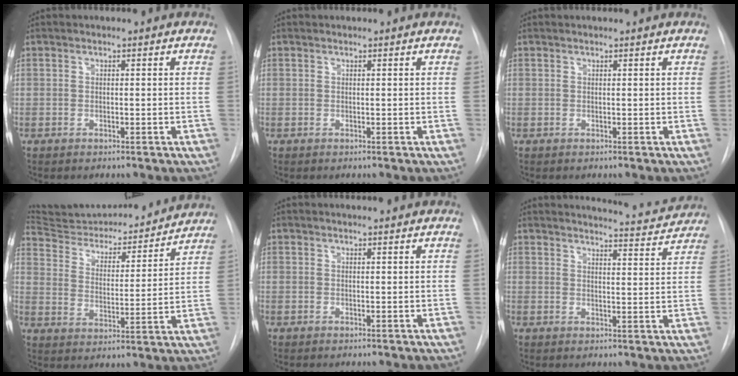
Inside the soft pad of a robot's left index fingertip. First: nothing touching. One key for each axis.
{"total": 0.6, "fx": 0.6, "fy": 0.0, "fz": 0.1, "tx": -0.002, "ty": 0.010, "tz": 0.011}
{"total": 1.3, "fx": 1.3, "fy": -0.1, "fz": 0.3, "tx": -0.007, "ty": 0.012, "tz": 0.020}
{"total": 21.3, "fx": 20.1, "fy": 4.4, "fz": 5.2, "tx": -0.078, "ty": -0.012, "tz": 0.289}
{"total": 3.8, "fx": 3.6, "fy": 0.2, "fz": 1.0, "tx": -0.014, "ty": 0.016, "tz": 0.040}
{"total": 9.1, "fx": 9.0, "fy": 0.3, "fz": 1.1, "tx": -0.016, "ty": -0.015, "tz": 0.104}